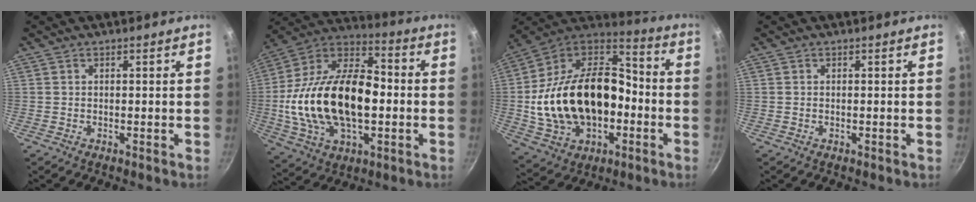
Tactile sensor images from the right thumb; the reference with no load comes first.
{"total": 27.0, "force": [-2.3, 15.7, 21.8], "torque": [-0.395, 0.040, -0.043]}
{"total": 27.8, "force": [-4.2, 18.3, 20.5], "torque": [-0.358, 0.063, -0.061]}
{"total": 0.0}